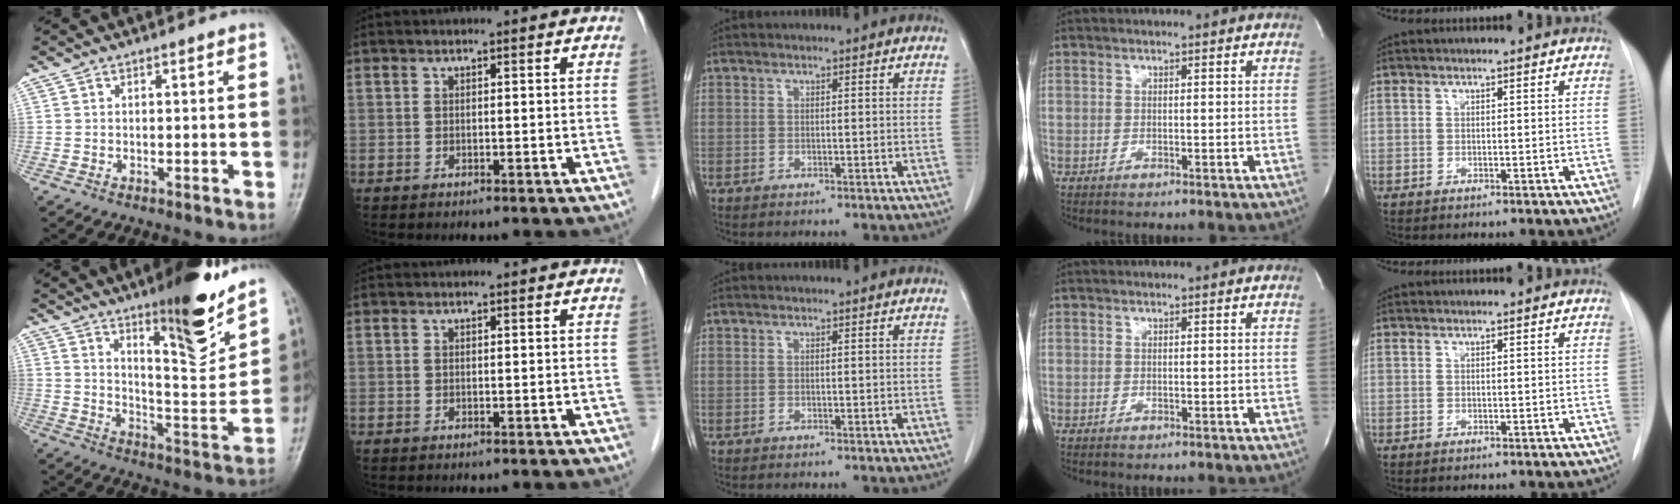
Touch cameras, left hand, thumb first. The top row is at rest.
{"thumb": {"total": 16.1, "force": [11.1, 3.4, 11.2], "torque": [-0.135, -0.082, 0.179]}}